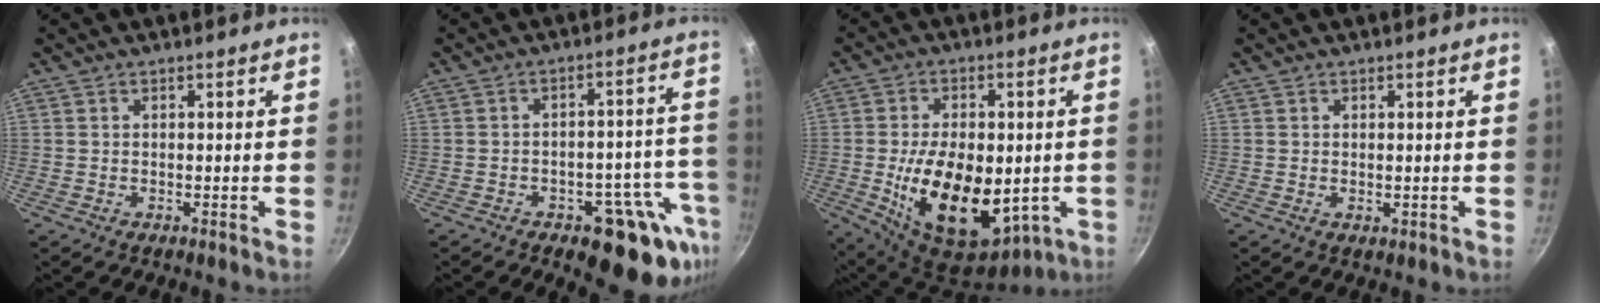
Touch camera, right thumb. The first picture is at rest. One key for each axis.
{"total": 15.1, "fx": -7.6, "fy": 7.4, "fz": 10.8, "tx": -0.072, "ty": 0.044, "tz": -0.094}
{"total": 20.5, "fx": -3.0, "fy": 12.1, "fz": 16.3, "tx": -0.259, "ty": -0.008, "tz": -0.026}
{"total": 0.6, "fx": 0.2, "fy": 0.3, "fz": 0.5, "tx": -0.005, "ty": -0.006, "tz": 0.002}